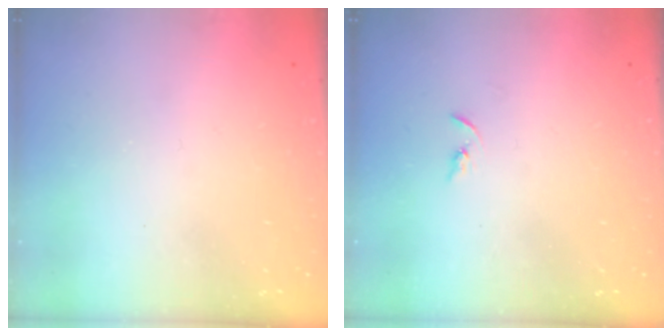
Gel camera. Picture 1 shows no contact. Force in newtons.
{"total": 2.2, "press": 2.2, "slide": 0.2}